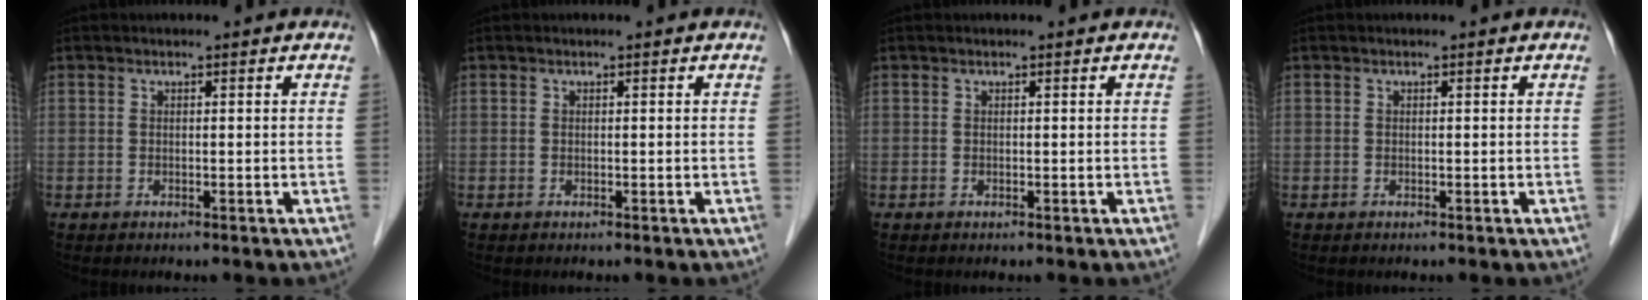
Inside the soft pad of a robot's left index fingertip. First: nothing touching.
{"total": 0.0}
{"total": 0.0}
{"total": 0.0}